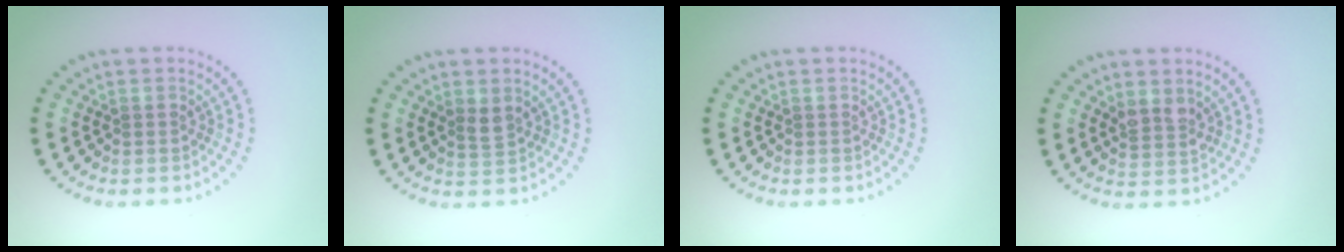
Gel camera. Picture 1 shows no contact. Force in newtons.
{"total": 1.5, "press": 1.1, "slide": 1.0}
{"total": 0.0}
{"total": 1.7, "press": 1.5, "slide": 0.9}